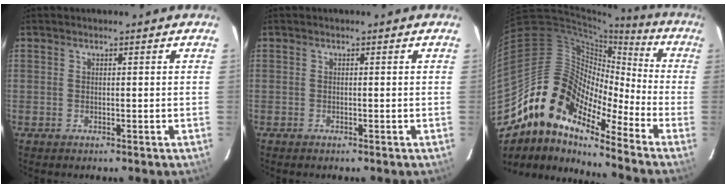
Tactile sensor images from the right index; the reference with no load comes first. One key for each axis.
{"total": 0.0}
{"total": 15.3, "fx": -11.4, "fy": 5.6, "fz": 8.6, "tx": -0.133, "ty": 0.003, "tz": -0.234}